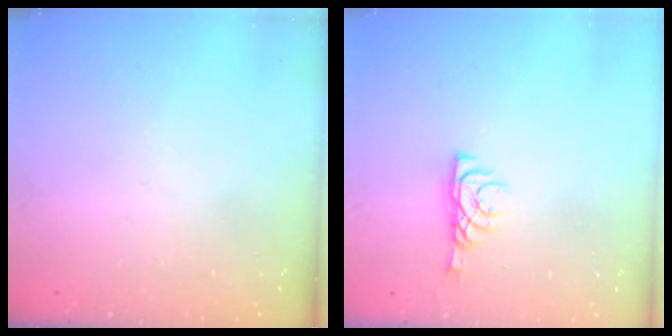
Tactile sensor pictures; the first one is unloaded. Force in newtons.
{"total": 6.0, "press": 6.0, "slide": 0.7}